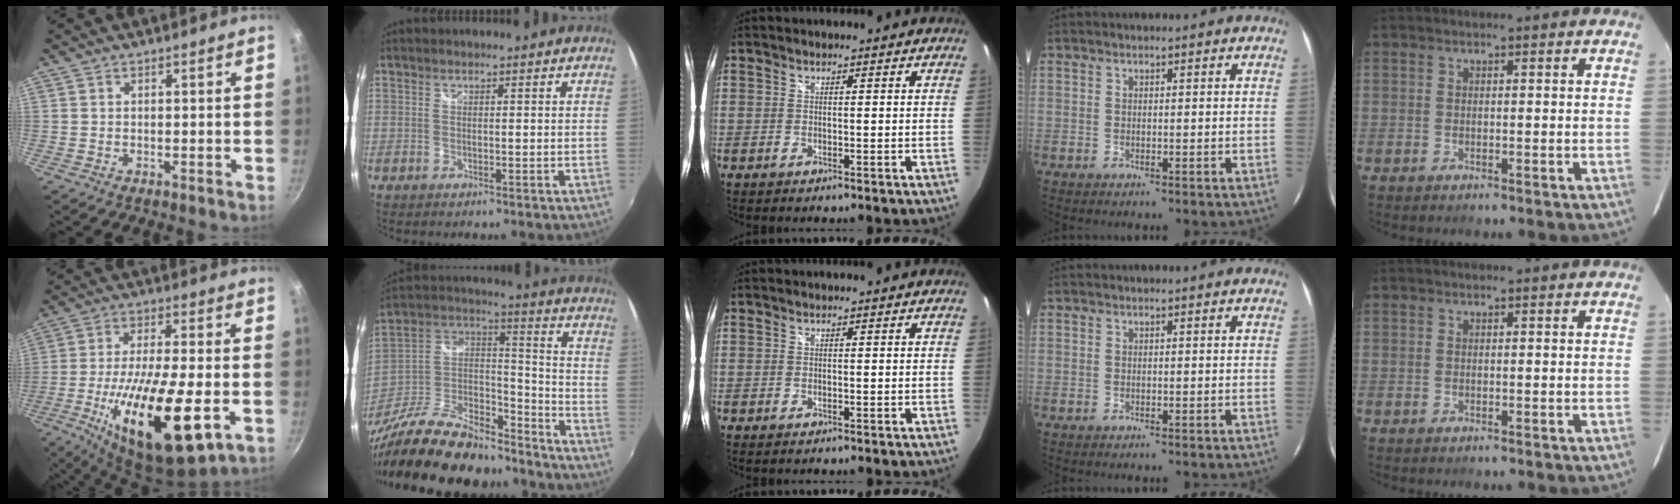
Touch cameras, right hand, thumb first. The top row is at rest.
{"thumb": {"total": 22.3, "force": [-7.3, 6.9, 19.9], "torque": [-0.345, 0.007, -0.126]}, "index": {"total": 30.0, "force": [-22.6, 11.8, 15.8], "torque": [-0.315, 0.014, -0.356]}}